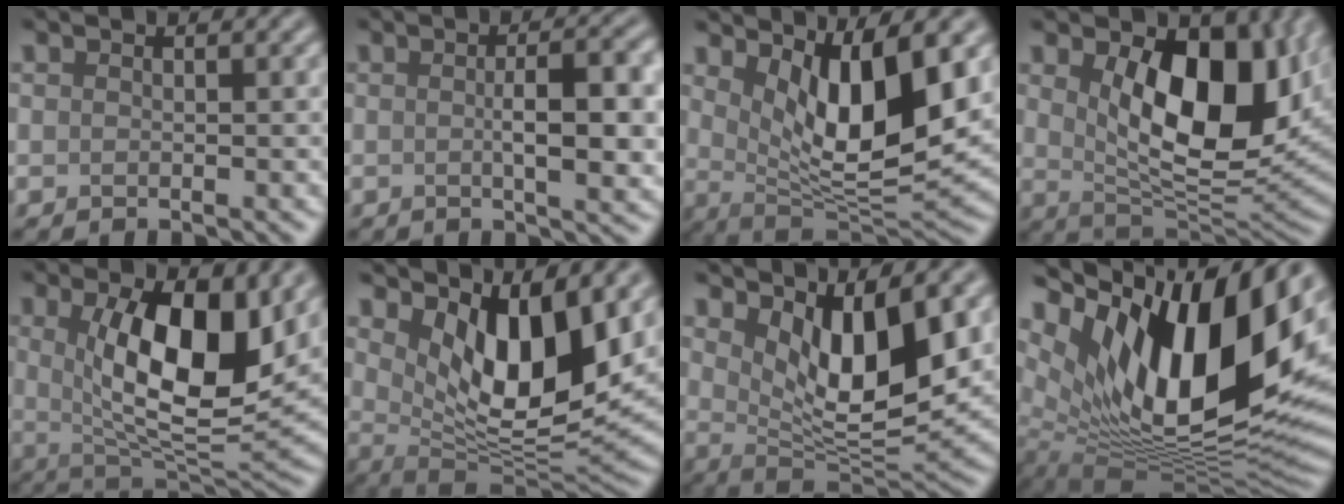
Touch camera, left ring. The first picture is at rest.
{"total": 6.1, "force": [-0.1, 1.7, 5.9], "torque": [-0.082, -0.001, 0.003]}
{"total": 9.2, "force": [2.8, 3.0, 8.2], "torque": [-0.135, -0.025, 0.054]}
{"total": 10.9, "force": [2.6, 5.6, 9.0], "torque": [-0.138, -0.017, 0.052]}
{"total": 10.2, "force": [2.1, 3.5, 9.3], "torque": [-0.148, -0.014, 0.040]}
{"total": 9.5, "force": [3.1, 3.9, 8.1], "torque": [-0.136, -0.027, 0.057]}
{"total": 8.3, "force": [2.6, 3.2, 7.2], "torque": [-0.120, -0.023, 0.050]}
{"total": 17.6, "force": [6.3, 8.0, 14.4], "torque": [-0.237, 0.000, 0.106]}